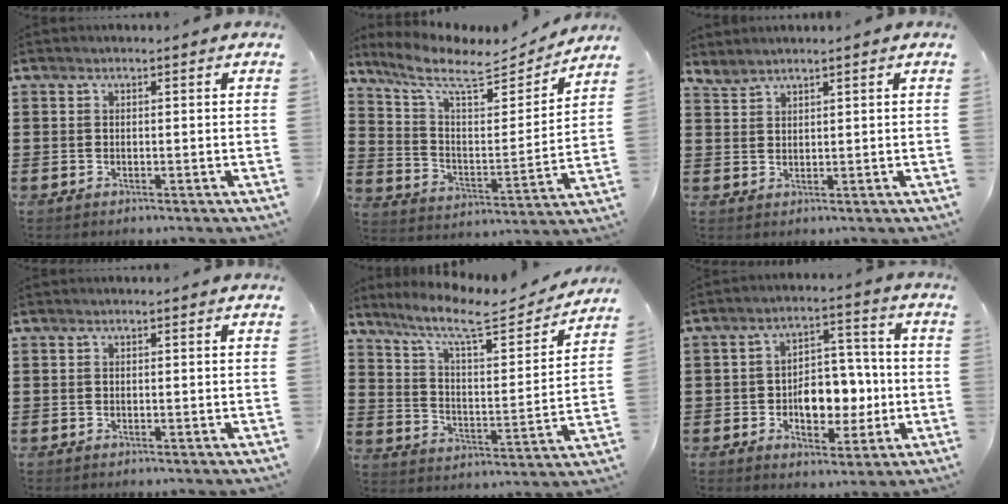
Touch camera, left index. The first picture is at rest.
{"total": 9.4, "force": [7.5, 2.4, 5.1], "torque": [-0.131, -0.040, 0.127]}
{"total": 1.8, "force": [1.8, 0.1, 0.2], "torque": [-0.008, -0.001, 0.037]}
{"total": 0.0}
{"total": 9.8, "force": [8.1, 1.1, 5.3], "torque": [-0.120, -0.052, 0.131]}
{"total": 7.8, "force": [-1.3, 5.4, 5.6], "torque": [-0.081, 0.009, -0.025]}